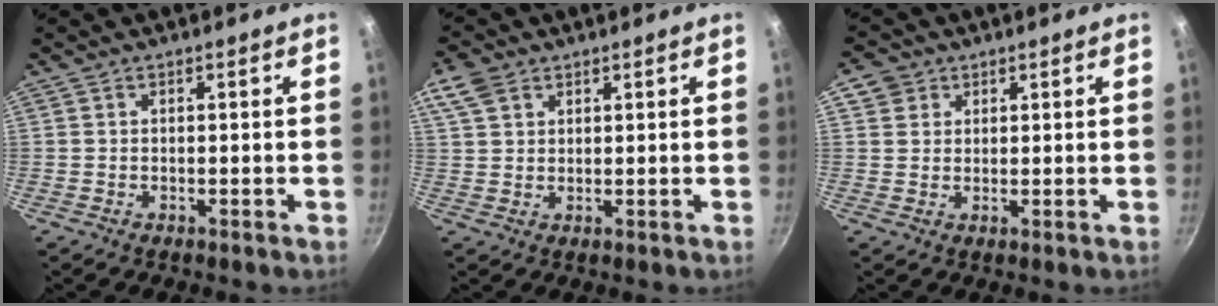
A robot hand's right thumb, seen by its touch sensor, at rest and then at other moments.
{"total": 5.5, "force": [2.9, 3.7, 2.8], "torque": [-0.049, 0.001, 0.055]}
{"total": 3.8, "force": [1.6, 3.4, 0.8], "torque": [0.018, 0.004, 0.023]}